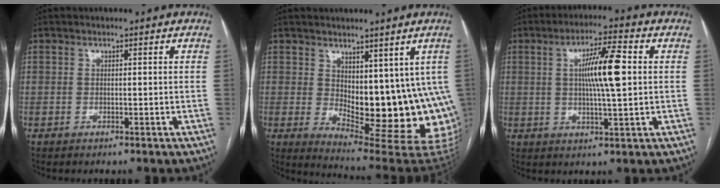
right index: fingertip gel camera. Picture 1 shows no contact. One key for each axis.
{"total": 16.3, "fx": 1.3, "fy": 7.0, "fz": 14.6, "tx": -0.159, "ty": -0.023, "tz": 0.037}
{"total": 9.2, "fx": 1.3, "fy": 0.7, "fz": 9.1, "tx": -0.162, "ty": 0.005, "tz": 0.022}